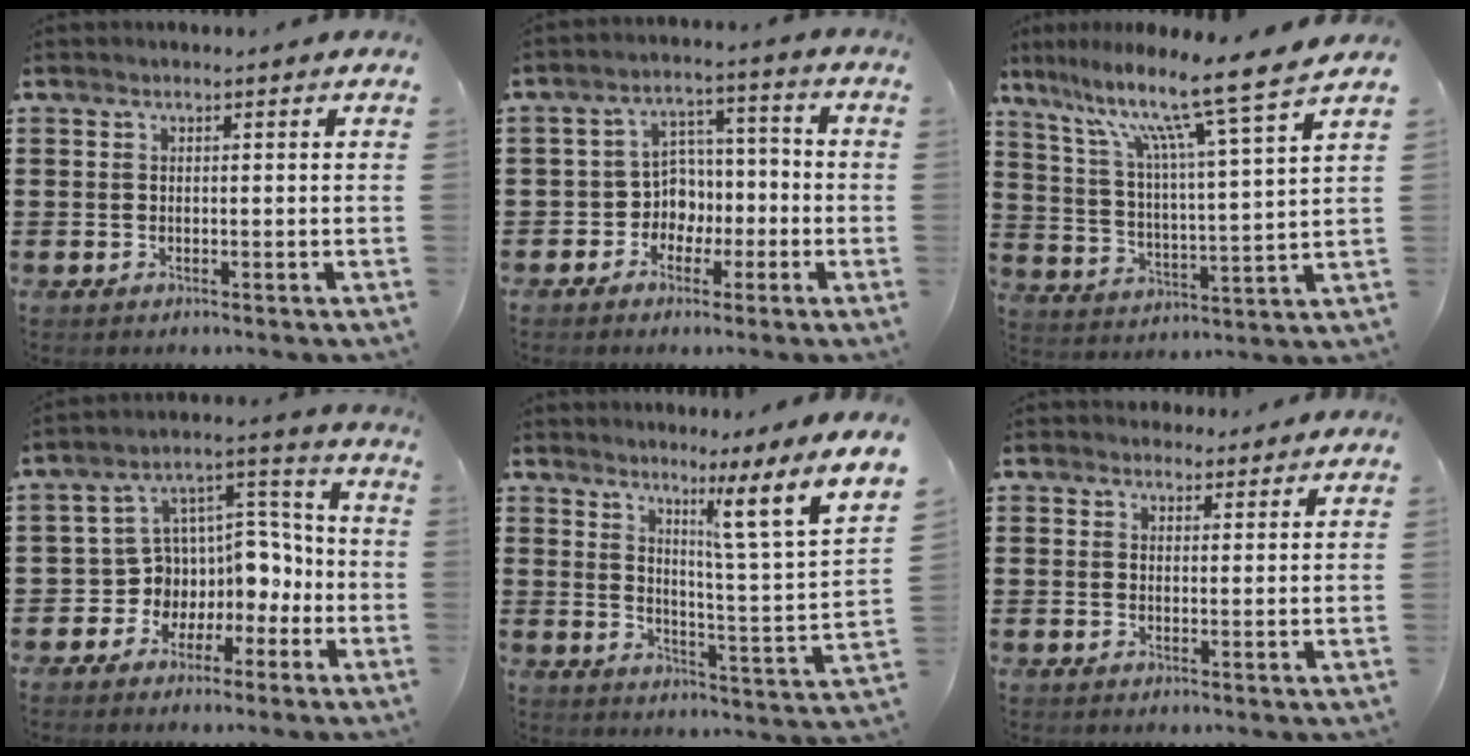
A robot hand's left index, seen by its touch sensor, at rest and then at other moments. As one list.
[{"total": 5.3, "force": [-2.0, 4.8, 1.0], "torque": [-0.038, 0.005, -0.041]}, {"total": 10.9, "force": [8.6, -0.7, 6.7], "torque": [-0.153, -0.060, 0.131]}, {"total": 7.2, "force": [-0.8, 6.9, 1.8], "torque": [-0.060, -0.014, -0.010]}, {"total": 8.2, "force": [5.6, -1.6, 5.7], "torque": [-0.088, -0.065, 0.075]}, {"total": 2.7, "force": [2.5, 1.0, 0.2], "torque": [-0.002, -0.003, 0.048]}]